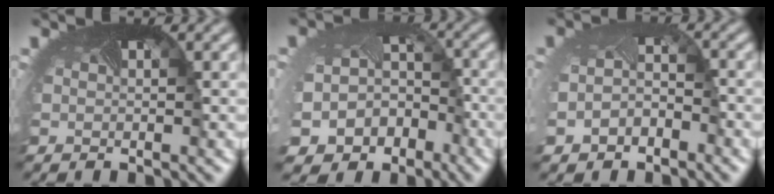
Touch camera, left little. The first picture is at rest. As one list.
[{"total": 10.5, "force": [-6.0, 8.2, 2.8], "torque": [-0.064, -0.059, -0.078]}, {"total": 3.1, "force": [-1.8, 2.1, 1.3], "torque": [-0.046, -0.014, -0.036]}]